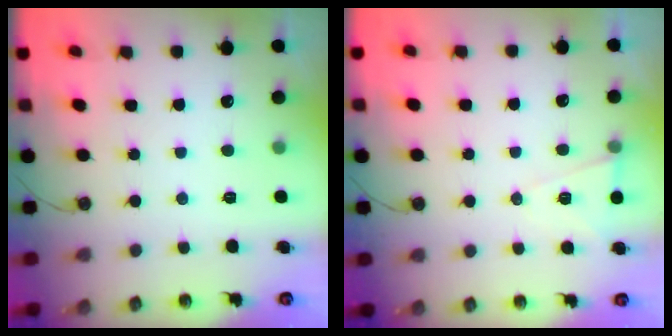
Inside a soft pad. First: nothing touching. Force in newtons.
{"total": 6.9, "press": 5.3, "slide": 4.5}